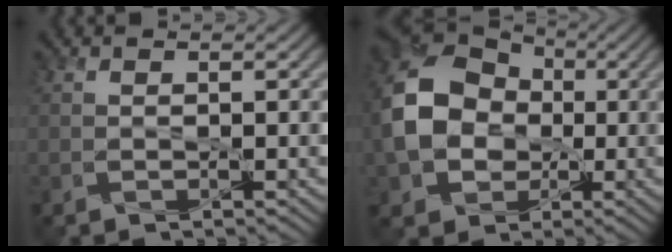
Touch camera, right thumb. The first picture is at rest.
{"total": 12.4, "force": [-0.6, 10.0, 7.3], "torque": [-0.187, -0.006, -0.012]}